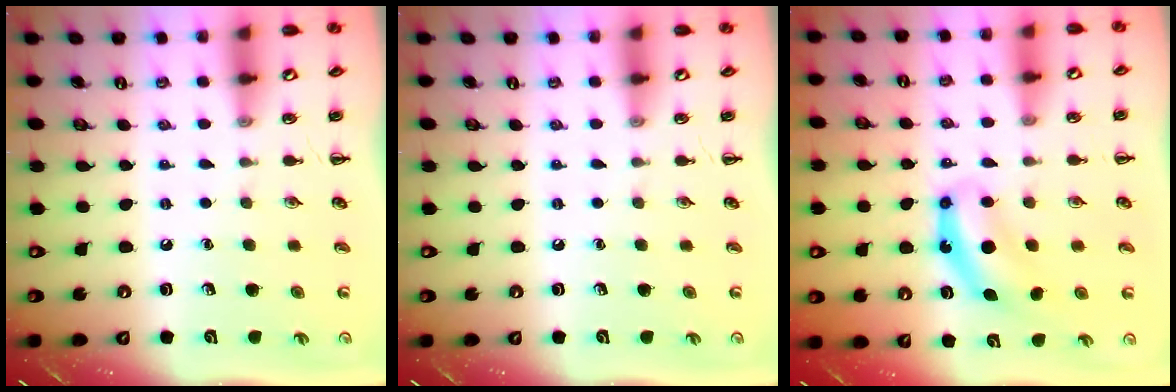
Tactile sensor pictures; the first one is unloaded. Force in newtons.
{"total": 0.0}
{"total": 6.9, "press": 6.9, "slide": 0.2}